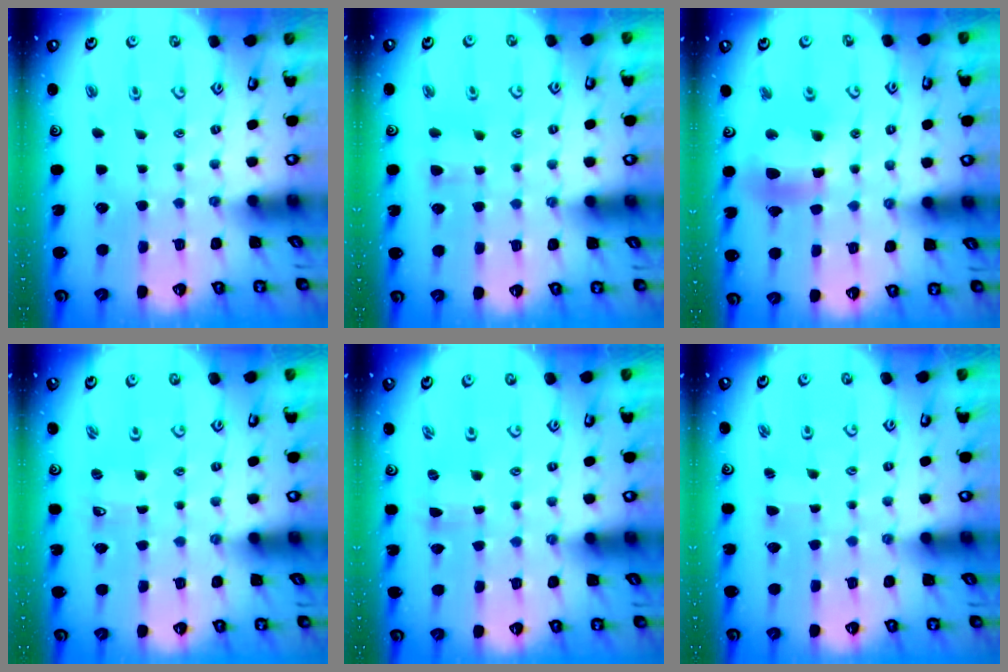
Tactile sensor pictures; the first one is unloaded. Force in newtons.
{"total": 3.8, "press": 3.8, "slide": 0.5}
{"total": 12.7, "press": 12.5, "slide": 1.7}
{"total": 0.0}
{"total": 0.0}
{"total": 1.5, "press": 1.5, "slide": 0.1}